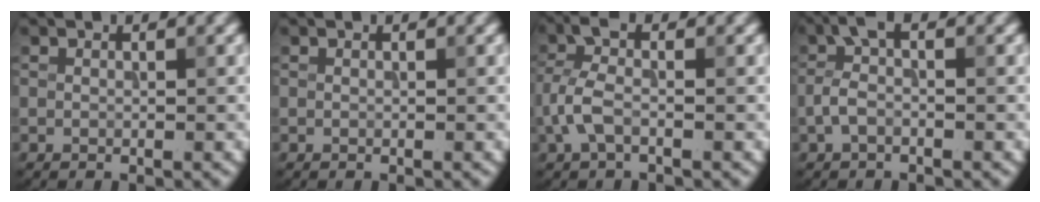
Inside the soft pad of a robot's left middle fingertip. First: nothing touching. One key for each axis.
{"total": 0.0}
{"total": 3.2, "fx": -1.0, "fy": 1.4, "fz": 2.7, "tx": -0.070, "ty": 0.009, "tz": -0.031}
{"total": 2.4, "fx": -0.6, "fy": 1.0, "fz": 2.1, "tx": -0.047, "ty": 0.012, "tz": -0.020}